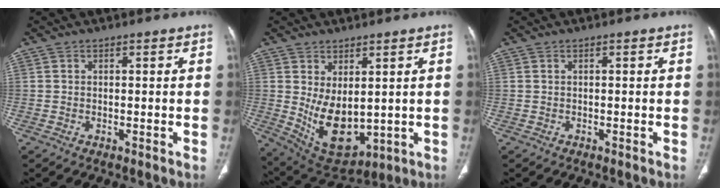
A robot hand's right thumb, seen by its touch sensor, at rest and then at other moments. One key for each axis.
{"total": 11.2, "fx": 0.7, "fy": 6.2, "fz": 9.3, "tx": -0.139, "ty": -0.022, "tz": 0.044}
{"total": 0.0}